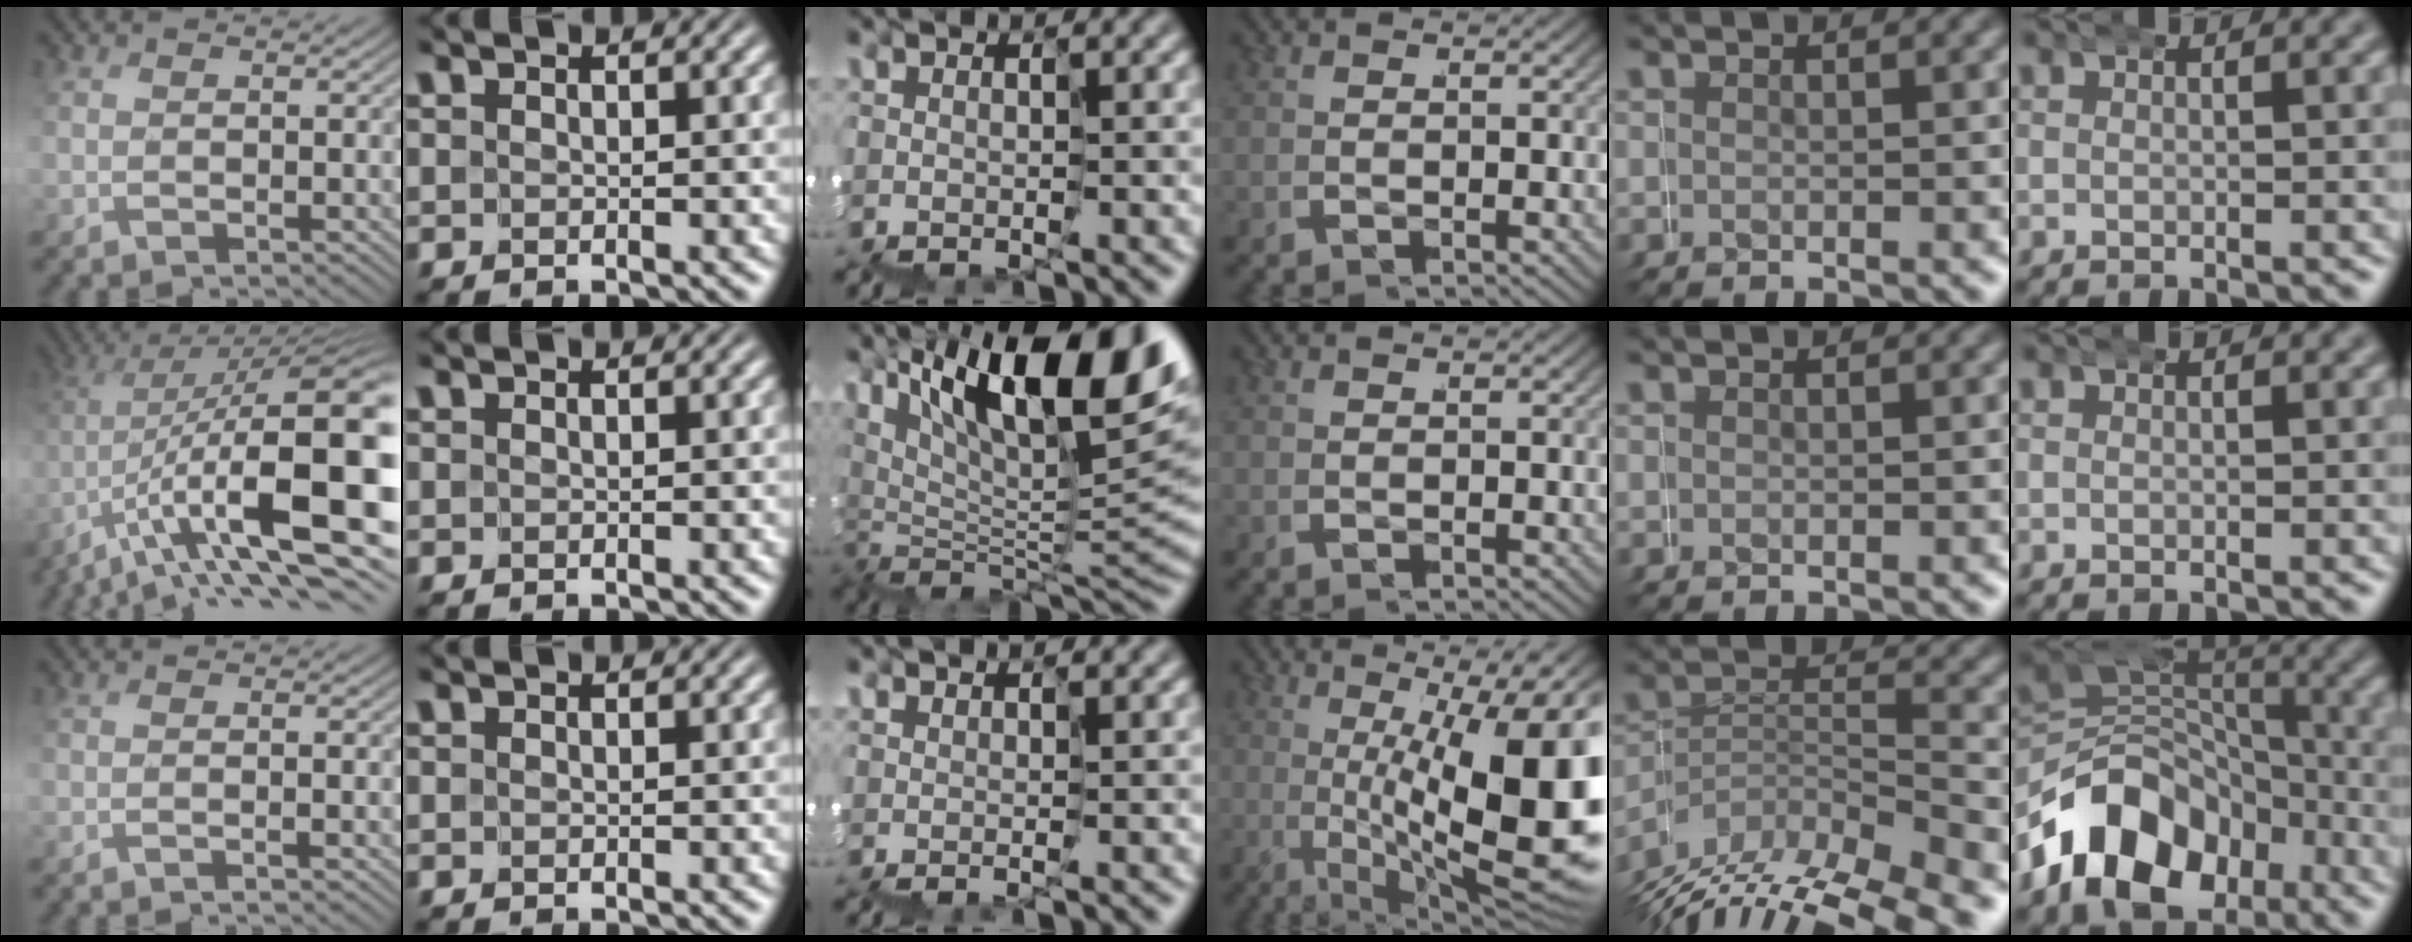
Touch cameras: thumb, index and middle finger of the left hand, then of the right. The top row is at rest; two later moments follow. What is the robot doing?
{"motion": "wrap", "object": "duck tape"}